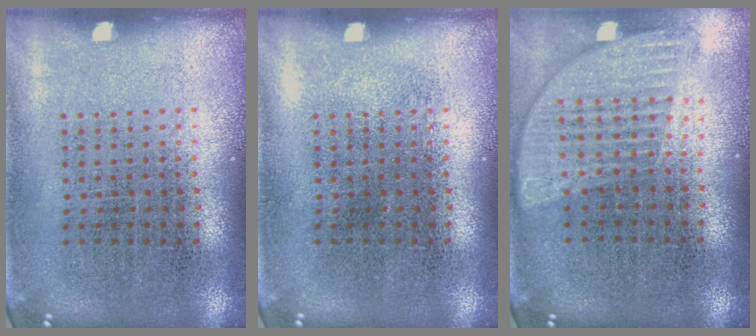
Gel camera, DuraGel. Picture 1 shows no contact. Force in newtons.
{"total": 0.0}
{"total": 1.1, "press": 1.1, "slide": 0.3}